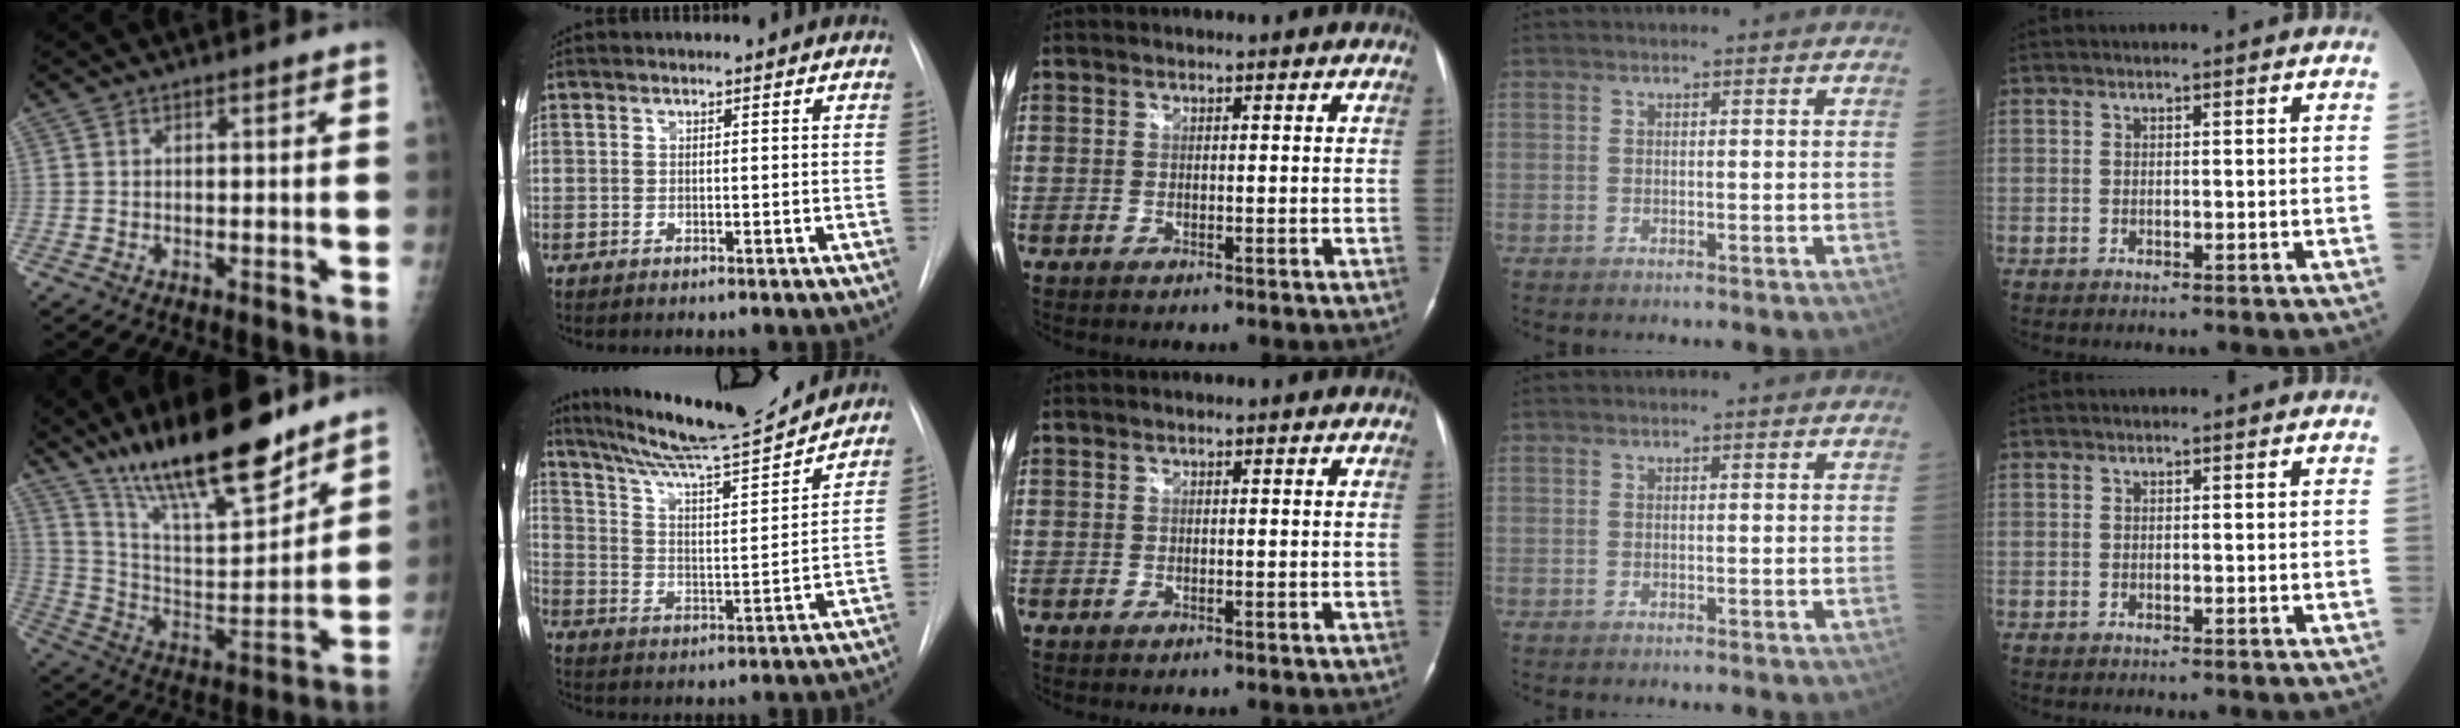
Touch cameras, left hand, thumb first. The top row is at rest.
{"thumb": {"total": 23.8, "force": [17.9, 6.2, 14.5], "torque": [-0.213, -0.082, 0.309]}, "index": {"total": 15.9, "force": [14.6, -0.4, 6.3], "torque": [-0.108, -0.023, 0.234]}}